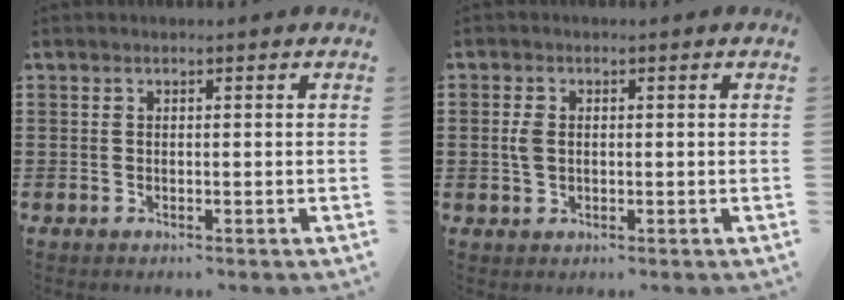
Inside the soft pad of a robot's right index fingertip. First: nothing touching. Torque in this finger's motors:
{"motor_torque": [0.04, 0.03, 0.06, 0.04]}